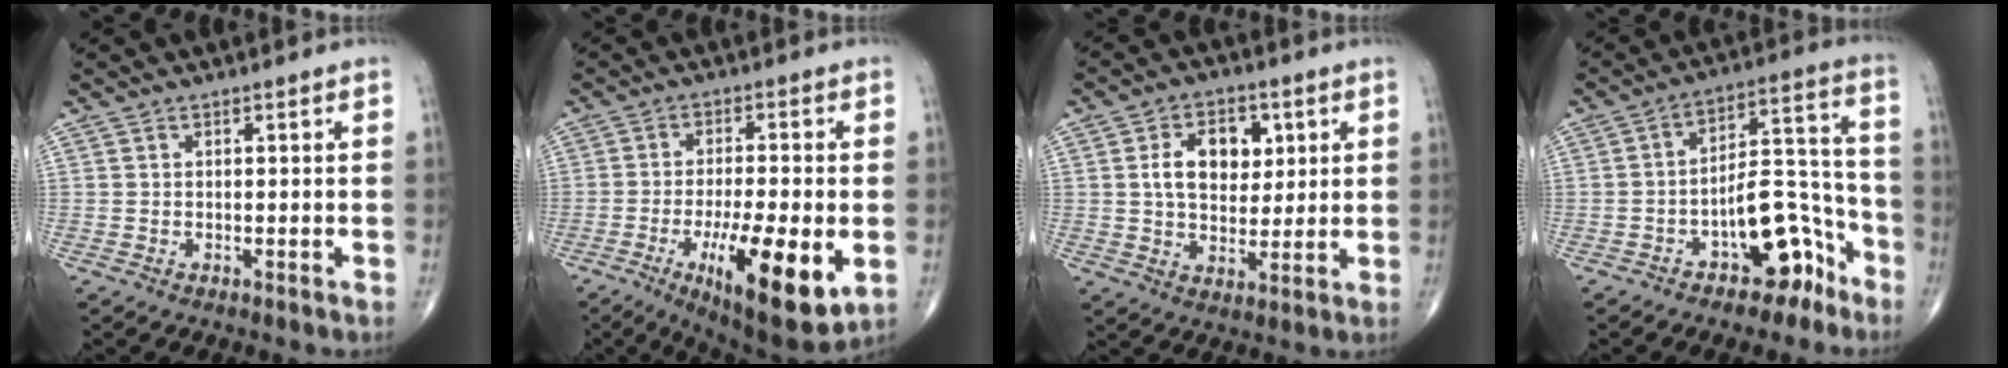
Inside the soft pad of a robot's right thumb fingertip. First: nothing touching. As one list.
[{"total": 16.9, "force": [-5.0, 4.8, 15.4], "torque": [-0.234, -0.010, -0.068]}, {"total": 10.6, "force": [2.6, 7.1, 7.5], "torque": [-0.089, -0.004, 0.046]}, {"total": 11.7, "force": [-6.2, 5.9, 8.0], "torque": [-0.099, 0.073, -0.093]}]